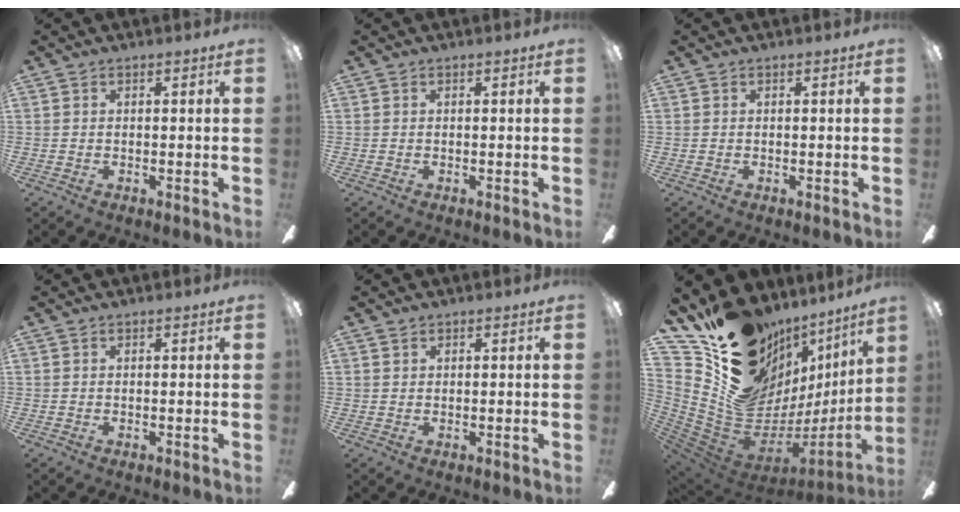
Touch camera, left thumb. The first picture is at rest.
{"total": 0.0}
{"total": 0.0}
{"total": 0.0}
{"total": 0.8, "force": [0.5, 0.6, 0.2], "torque": [-0.004, 0.003, 0.010]}
{"total": 19.1, "force": [11.0, 13.4, 7.9], "torque": [-0.101, -0.113, 0.238]}